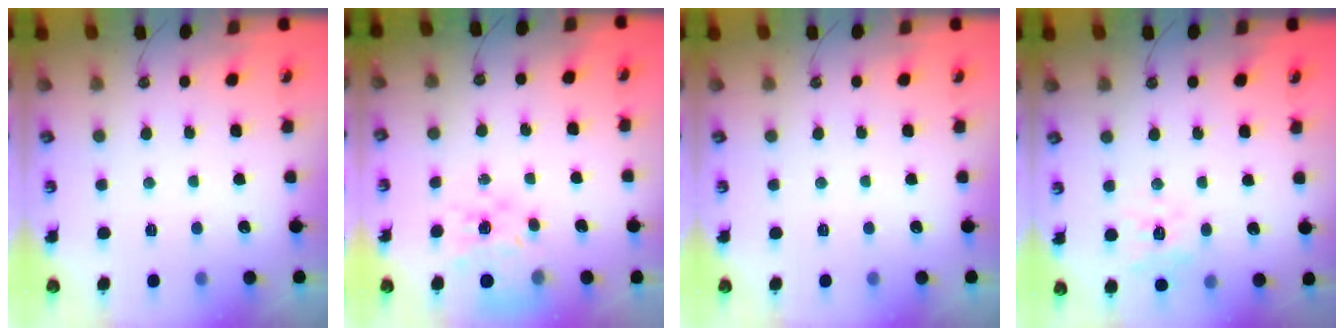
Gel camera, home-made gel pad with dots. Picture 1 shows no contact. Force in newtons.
{"total": 15.4, "press": 15.3, "slide": 1.5}
{"total": 0.0}
{"total": 11.5, "press": 11.4, "slide": 1.5}